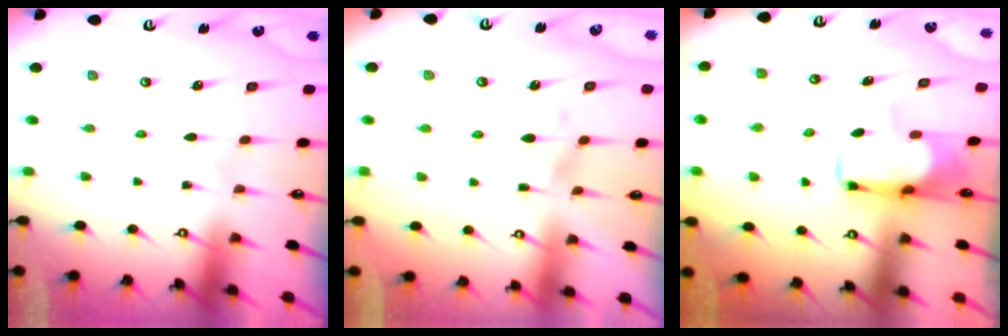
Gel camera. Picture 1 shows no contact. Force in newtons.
{"total": 1.7, "press": 1.2, "slide": 1.2}
{"total": 1.6, "press": 1.6, "slide": 0.4}